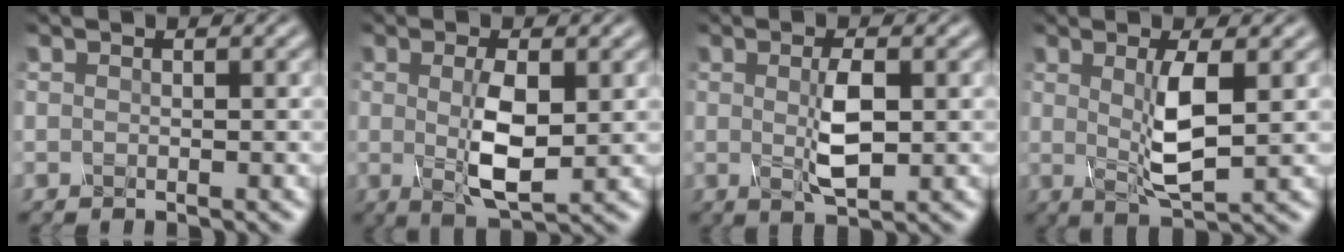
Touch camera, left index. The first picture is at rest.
{"total": 4.2, "force": [0.2, 1.1, 4.0], "torque": [-0.089, -0.003, 0.007]}
{"total": 2.9, "force": [0.3, 0.6, 2.8], "torque": [-0.063, 0.001, 0.010]}
{"total": 3.7, "force": [0.6, 0.6, 3.6], "torque": [-0.078, -0.003, 0.017]}